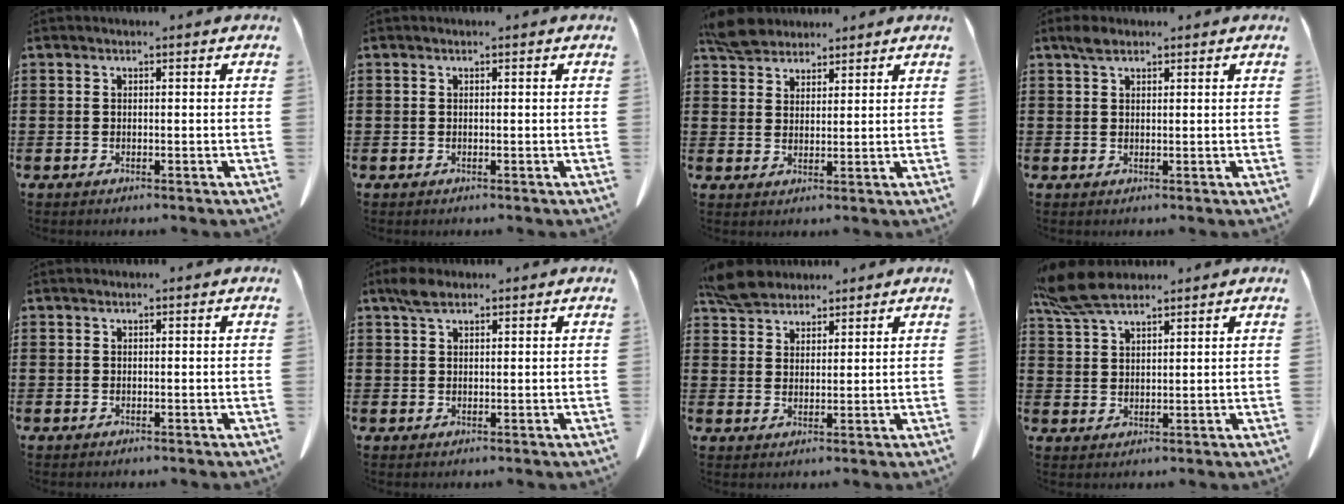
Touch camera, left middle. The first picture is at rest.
{"total": 0.0}
{"total": 4.8, "force": [4.3, 1.9, 0.9], "torque": [-0.026, -0.002, 0.084]}
{"total": 2.0, "force": [1.4, 0.9, 1.1], "torque": [-0.026, 0.005, 0.027]}
{"total": 0.0}
{"total": 2.8, "force": [2.0, 1.1, 1.5], "torque": [-0.036, 0.006, 0.037]}
{"total": 5.4, "force": [4.9, 2.0, 1.1], "torque": [-0.039, -0.002, 0.095]}
{"total": 7.0, "force": [5.7, 2.0, 3.6], "torque": [-0.094, -0.007, 0.106]}